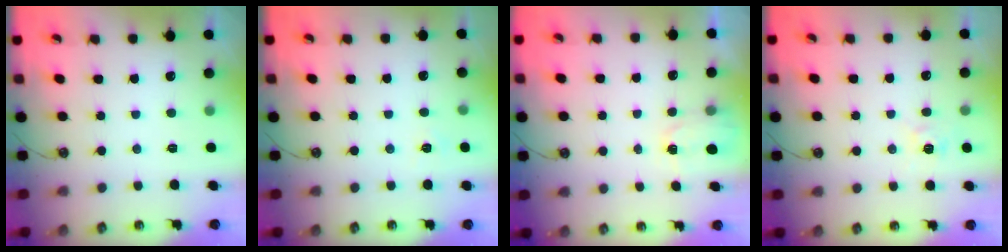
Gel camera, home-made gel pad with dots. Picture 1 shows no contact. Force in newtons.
{"total": 4.4, "press": 4.3, "slide": 0.4}
{"total": 2.4, "press": 2.4, "slide": 0.3}
{"total": 5.4, "press": 5.3, "slide": 0.5}